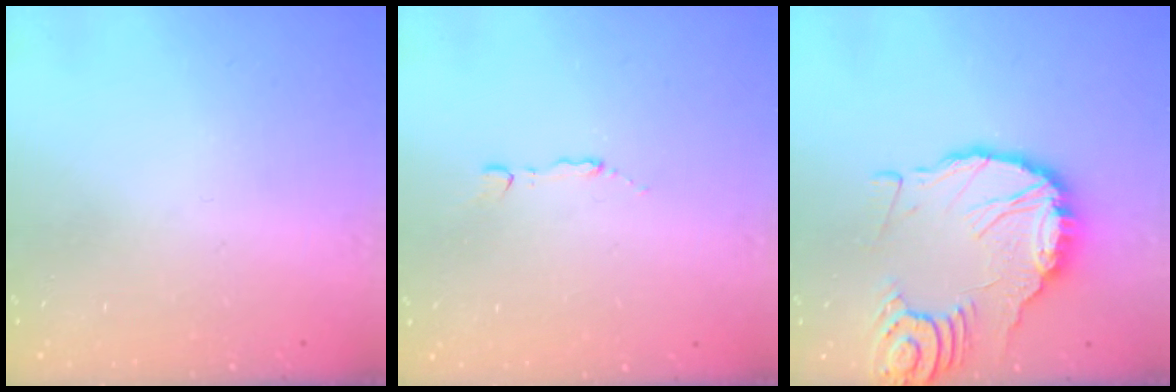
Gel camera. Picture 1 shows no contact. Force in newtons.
{"total": 1.2, "press": 1.2, "slide": 0.1}
{"total": 14.3, "press": 14.2, "slide": 1.6}